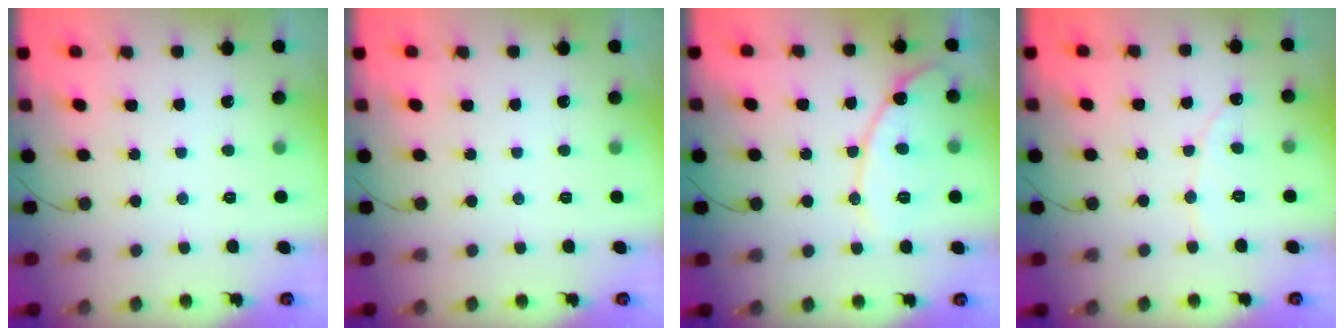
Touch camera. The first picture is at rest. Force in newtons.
{"total": 0.0}
{"total": 12.5, "press": 12.5, "slide": 0.6}
{"total": 1.7, "press": 1.7, "slide": 0.1}